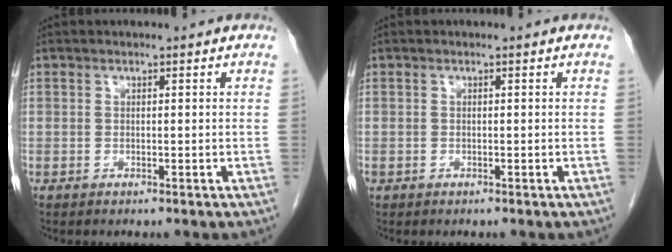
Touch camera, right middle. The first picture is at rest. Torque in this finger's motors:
{"motor_torque": [0.67, -0.54, 0.01, 0.00]}